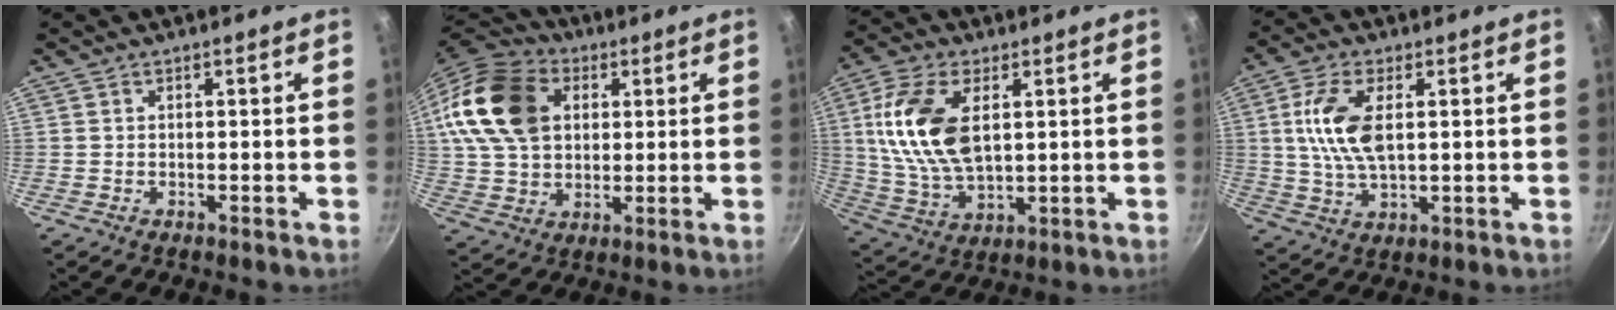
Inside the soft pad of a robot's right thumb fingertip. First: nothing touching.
{"total": 19.8, "force": [5.2, 14.3, 12.7], "torque": [-0.228, 0.013, 0.092]}
{"total": 15.6, "force": [3.5, 8.5, 12.6], "torque": [-0.238, -0.008, 0.073]}
{"total": 10.2, "force": [1.9, 4.9, 8.8], "torque": [-0.171, 0.002, 0.037]}